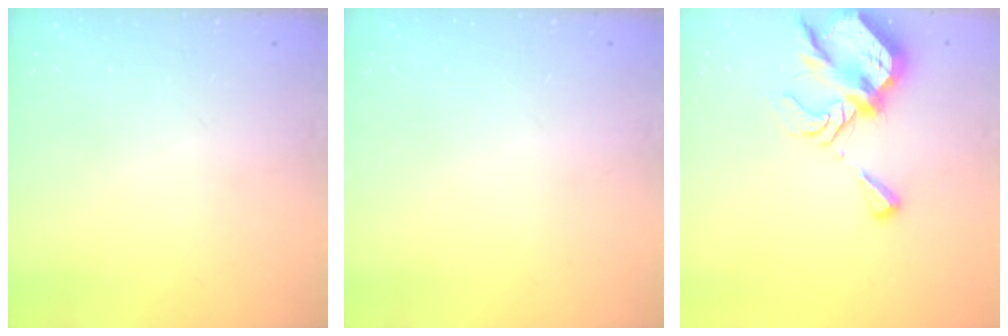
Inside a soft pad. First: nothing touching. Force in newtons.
{"total": 0.0}
{"total": 12.1, "press": 12.1, "slide": 0.9}